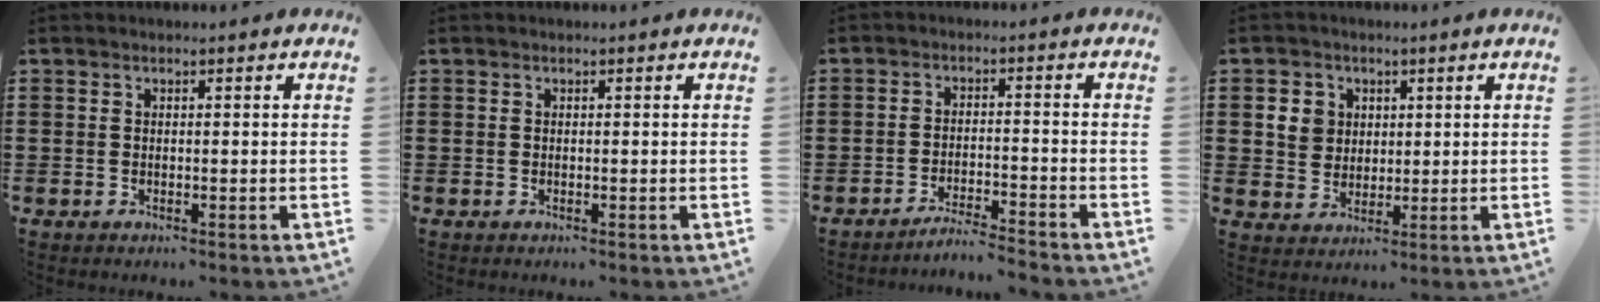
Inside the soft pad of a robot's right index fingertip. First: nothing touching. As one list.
[{"total": 0.0}, {"total": 3.3, "force": [-3.3, -0.2, 0.5], "torque": [-0.011, 0.001, -0.068]}, {"total": 4.6, "force": [1.3, 4.1, 1.5], "torque": [-0.037, 0.011, 0.022]}]